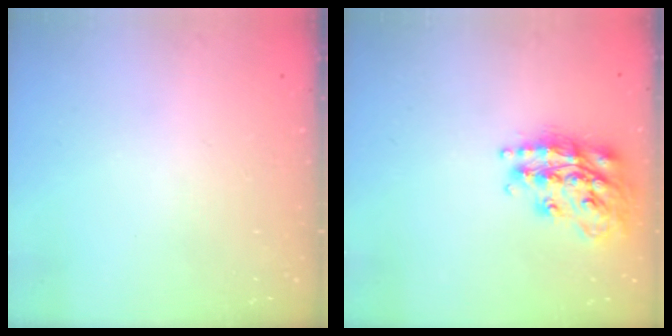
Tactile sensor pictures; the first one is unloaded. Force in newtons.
{"total": 18.0, "press": 17.9, "slide": 1.6}